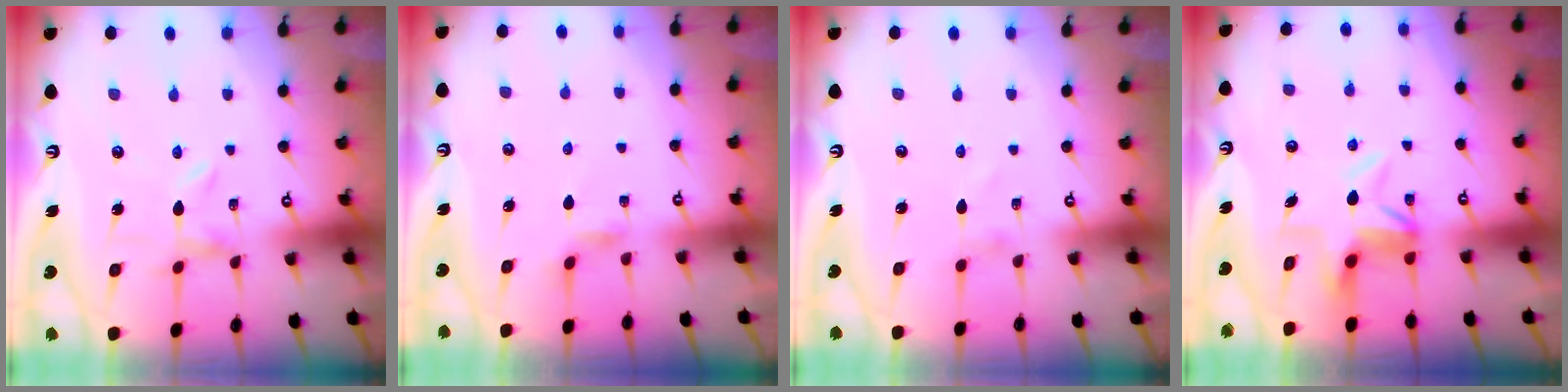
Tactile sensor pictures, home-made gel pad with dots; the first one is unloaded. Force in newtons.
{"total": 2.3, "press": 2.3, "slide": 0.4}
{"total": 0.6, "press": 0.6, "slide": 0.1}
{"total": 5.4, "press": 5.3, "slide": 0.5}